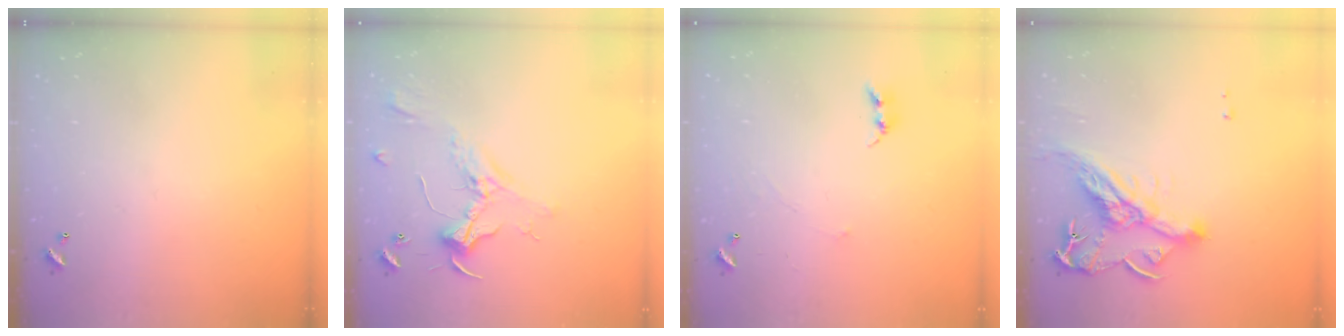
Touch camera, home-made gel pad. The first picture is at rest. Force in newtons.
{"total": 2.3, "press": 2.2, "slide": 0.8}
{"total": 2.7, "press": 2.7, "slide": 0.3}
{"total": 12.8, "press": 12.8, "slide": 1.1}